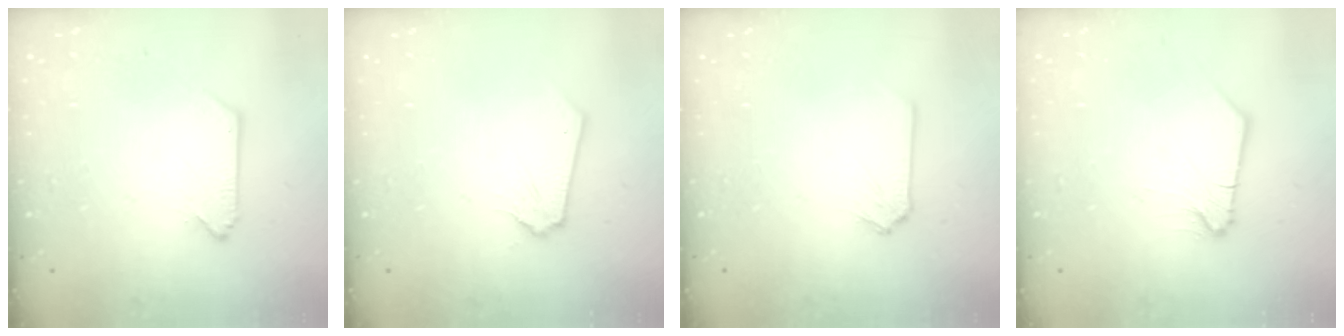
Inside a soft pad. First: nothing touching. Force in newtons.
{"total": 0.0}
{"total": 0.0}
{"total": 1.0, "press": 1.0, "slide": 0.2}